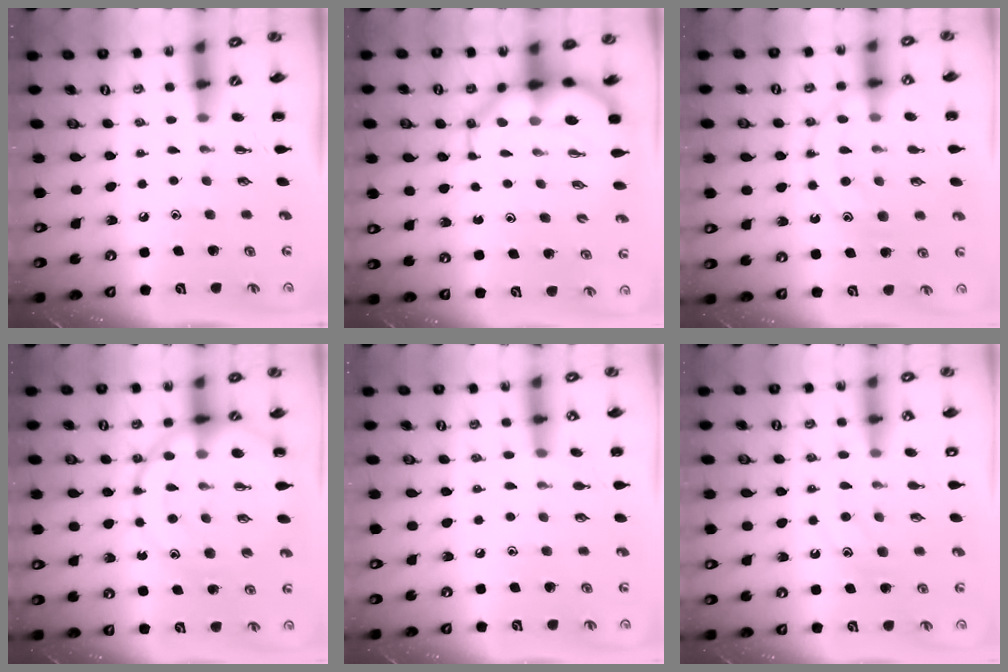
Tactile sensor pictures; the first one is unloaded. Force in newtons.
{"total": 9.4, "press": 8.9, "slide": 3.0}
{"total": 13.5, "press": 13.5, "slide": 1.1}
{"total": 17.5, "press": 17.2, "slide": 3.4}
{"total": 7.1, "press": 6.6, "slide": 2.6}
{"total": 11.1, "press": 11.1, "slide": 1.0}